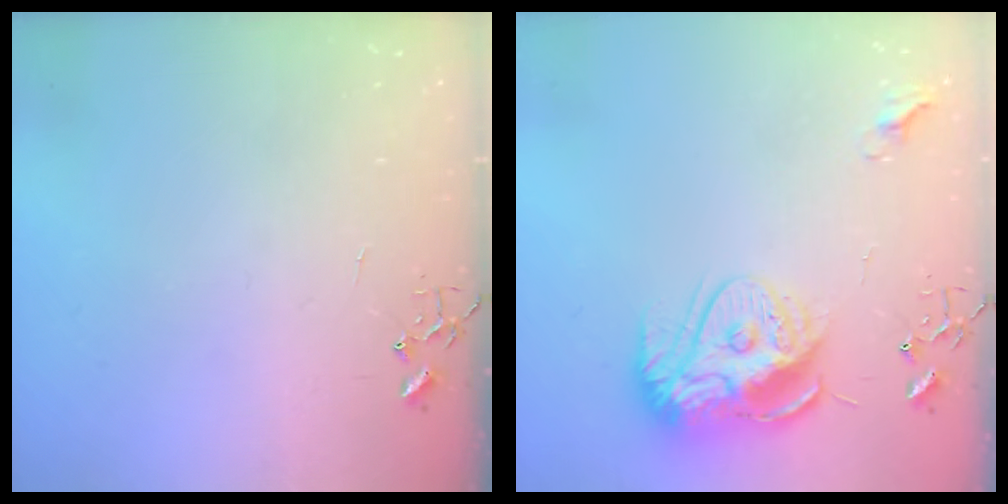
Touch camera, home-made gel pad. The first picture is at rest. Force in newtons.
{"total": 15.6, "press": 15.6, "slide": 1.3}